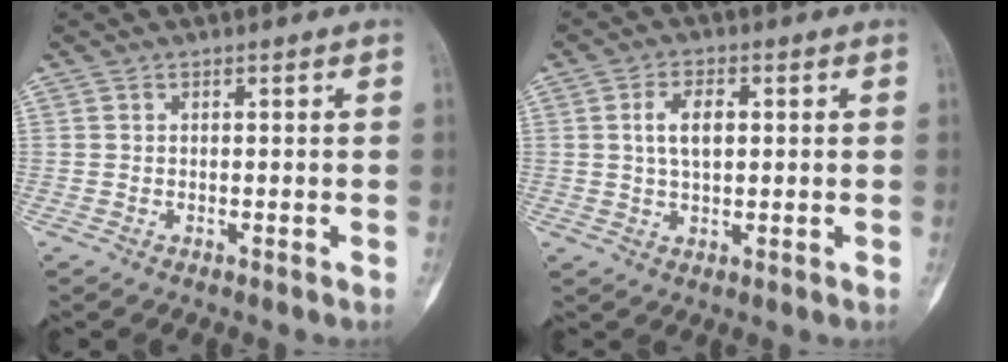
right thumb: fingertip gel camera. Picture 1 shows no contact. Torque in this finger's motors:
{"motor_torque": [0.51, 0.57, 0.23, -0.22, 0.18]}